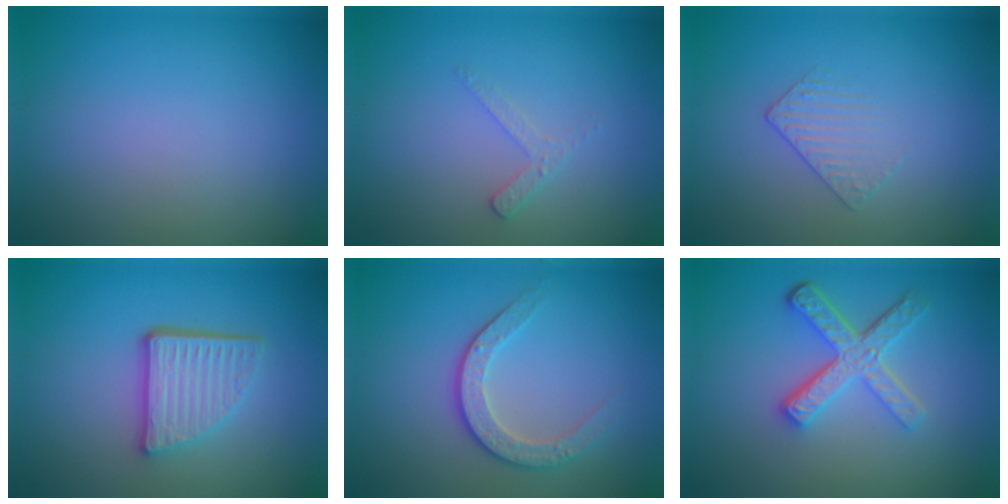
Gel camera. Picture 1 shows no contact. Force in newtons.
{"total": 1.6, "press": 1.5, "slide": 0.4}
{"total": 1.3, "press": 0.6, "slide": 1.1}
{"total": 4.7, "press": 3.5, "slide": 3.3}
{"total": 3.2, "press": 2.6, "slide": 1.7}
{"total": 4.7, "press": 3.4, "slide": 3.2}